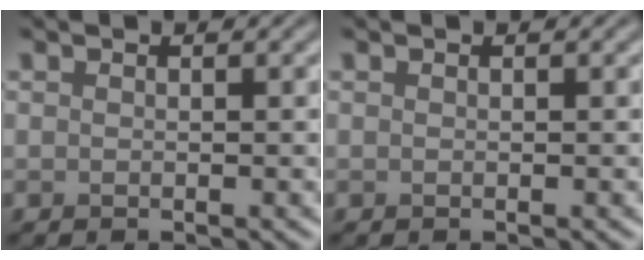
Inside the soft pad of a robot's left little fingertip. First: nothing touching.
{"total": 0.0}